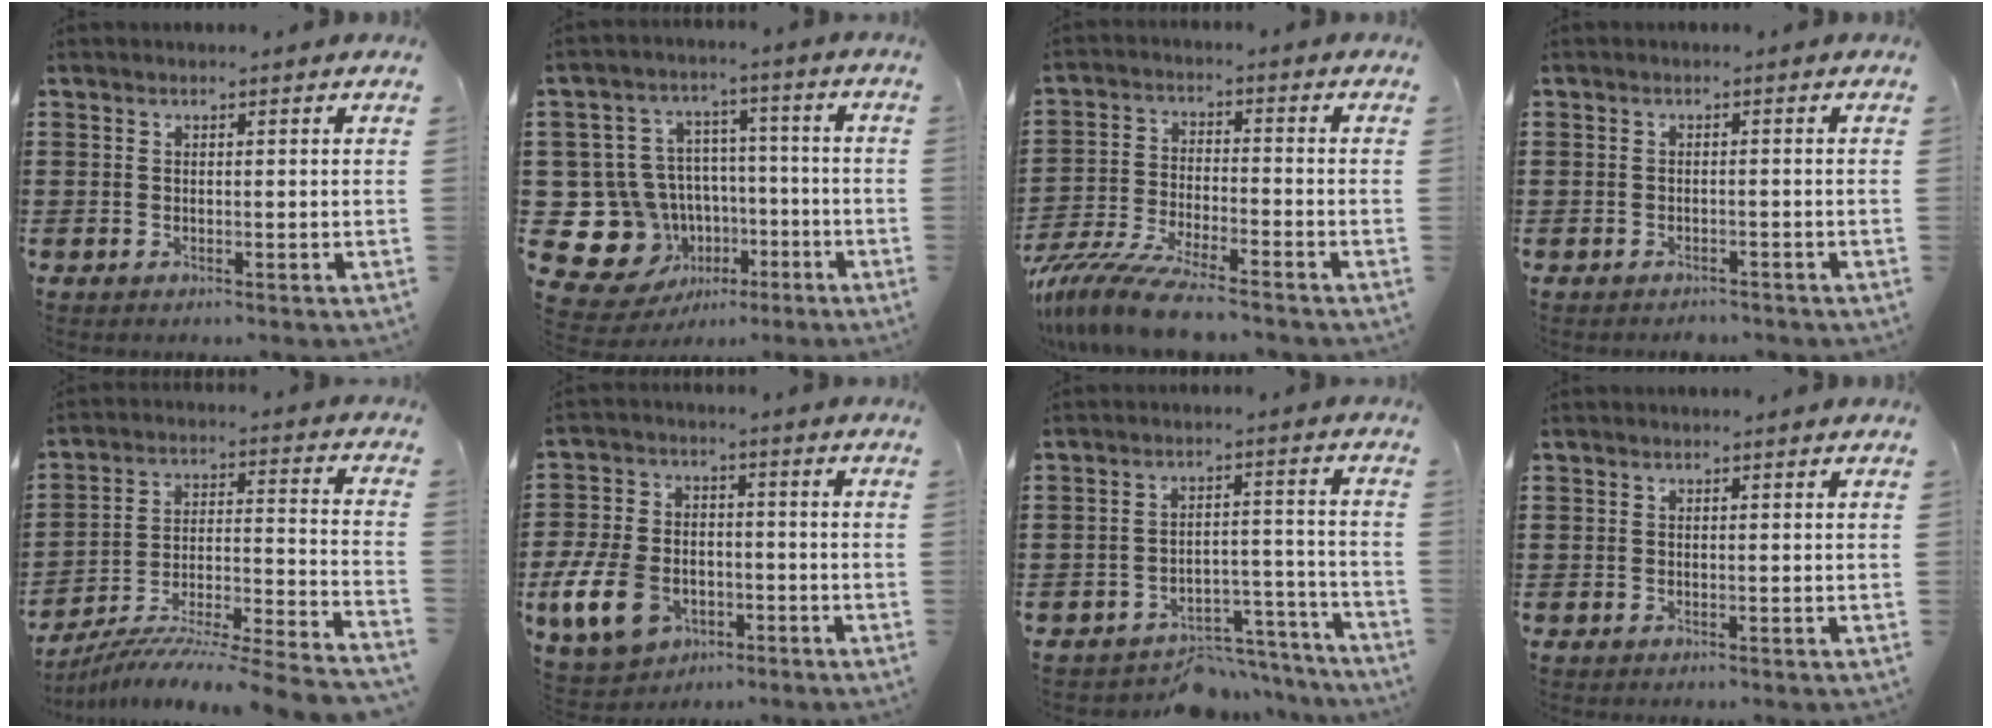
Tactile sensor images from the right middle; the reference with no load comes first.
{"total": 13.8, "force": [-5.1, 12.0, 4.5], "torque": [-0.131, 0.004, -0.073]}
{"total": 9.0, "force": [-8.0, 0.5, 4.1], "torque": [-0.094, -0.003, -0.157]}
{"total": 1.2, "force": [-1.2, 0.3, -0.1], "torque": [-0.002, 0.000, -0.027]}
{"total": 7.6, "force": [-7.2, -1.0, 2.4], "torque": [-0.030, -0.012, -0.147]}
{"total": 10.6, "force": [-4.8, 7.0, 6.5], "torque": [-0.162, 0.009, -0.089]}
{"total": 6.4, "force": [-6.0, 1.7, 1.3], "torque": [-0.015, 0.022, -0.114]}
{"total": 0.0}